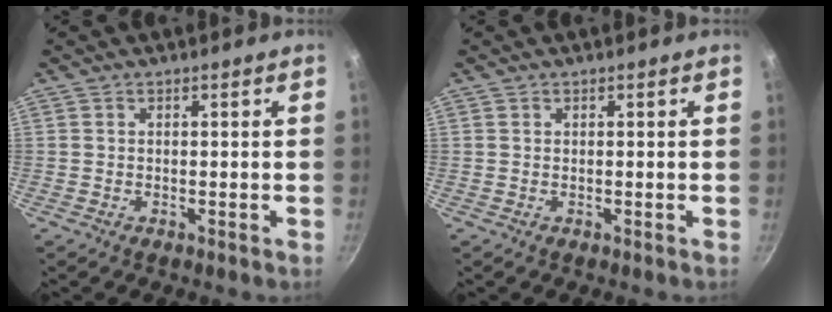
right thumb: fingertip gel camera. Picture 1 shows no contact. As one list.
[{"total": 0.0}]